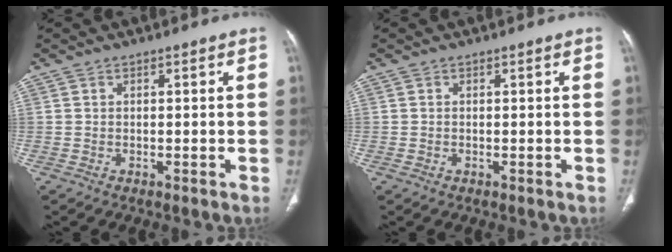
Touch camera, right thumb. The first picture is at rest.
{"total": 0.0}